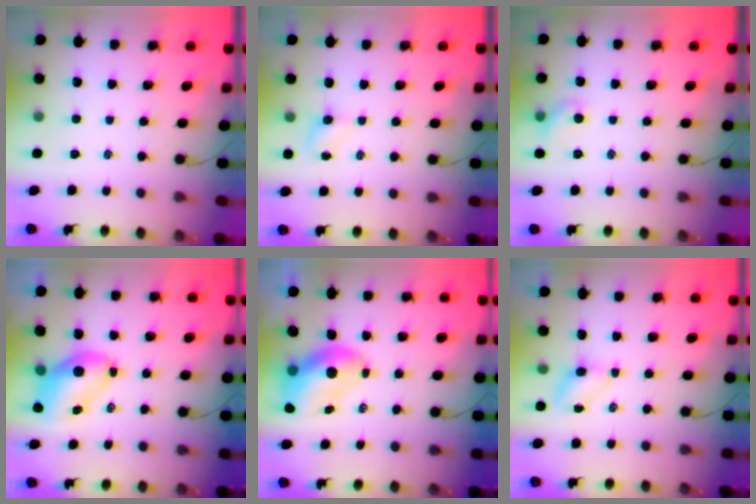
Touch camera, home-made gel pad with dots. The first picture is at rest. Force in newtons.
{"total": 2.8, "press": 2.6, "slide": 0.9}
{"total": 6.2, "press": 6.0, "slide": 1.4}
{"total": 7.4, "press": 7.4, "slide": 1.0}
{"total": 7.8, "press": 7.7, "slide": 1.6}
{"total": 3.7, "press": 3.5, "slide": 1.2}